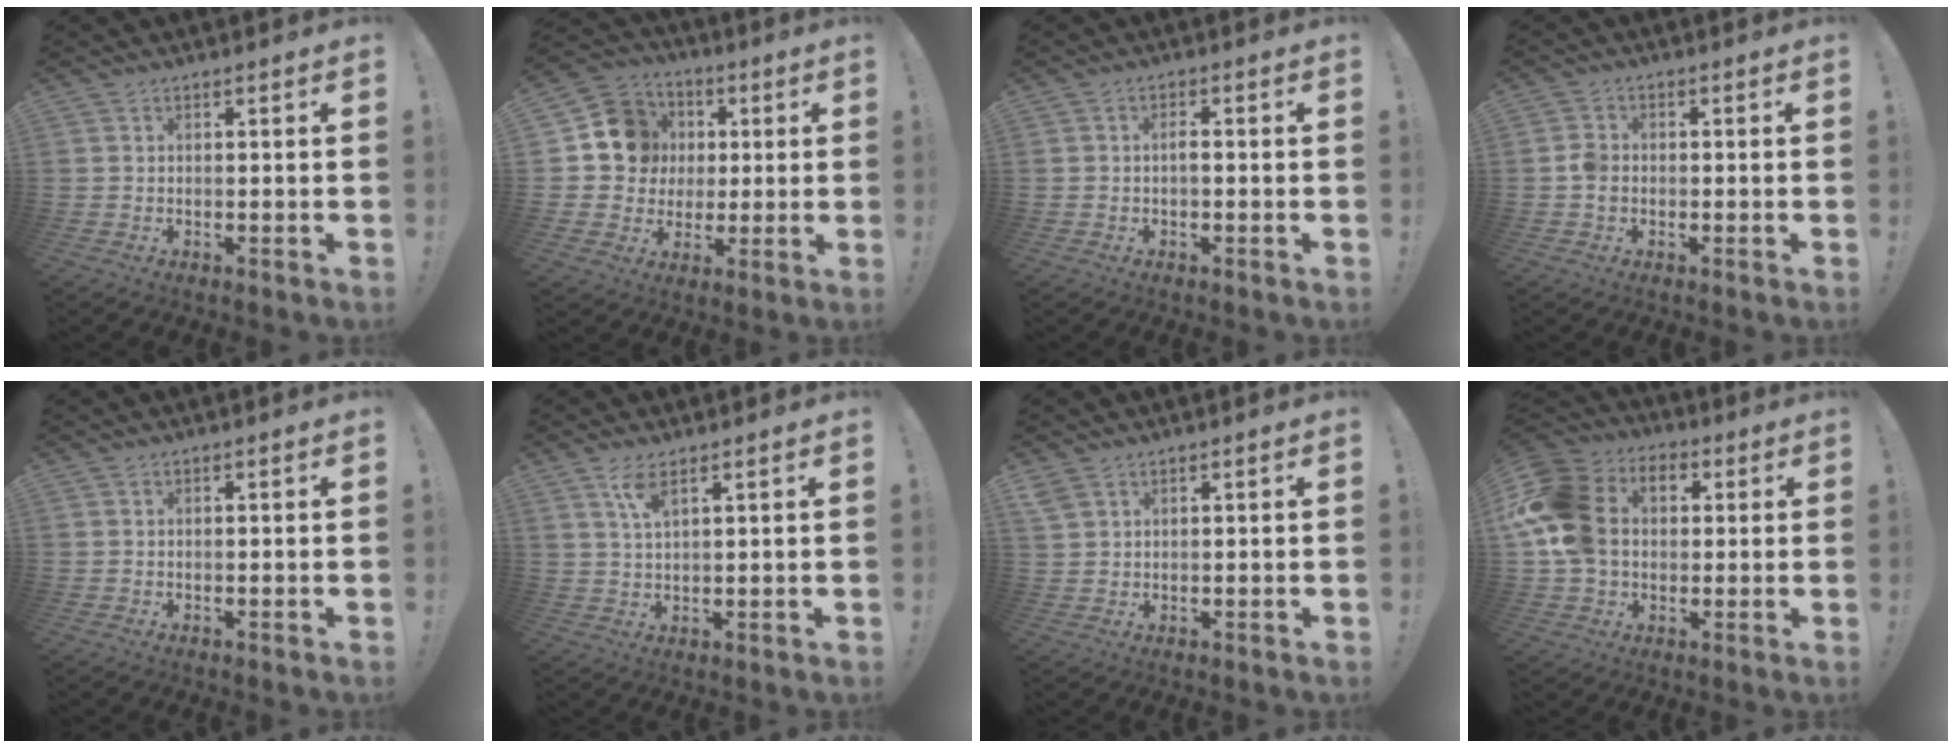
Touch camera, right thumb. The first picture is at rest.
{"total": 13.5, "force": [2.3, 12.6, 4.2], "torque": [-0.051, 0.006, 0.057]}
{"total": 1.5, "force": [-0.7, 0.5, 1.3], "torque": [-0.032, 0.006, -0.013]}
{"total": 3.6, "force": [-1.1, 2.7, 2.1], "torque": [-0.041, 0.007, -0.021]}
{"total": 0.0}
{"total": 4.7, "force": [2.9, 1.6, 3.3], "torque": [-0.057, -0.008, 0.047]}
{"total": 2.9, "force": [1.9, 1.7, 1.3], "torque": [-0.024, -0.006, 0.040]}
{"total": 18.3, "force": [2.0, 14.3, 11.2], "torque": [-0.220, 0.009, 0.041]}